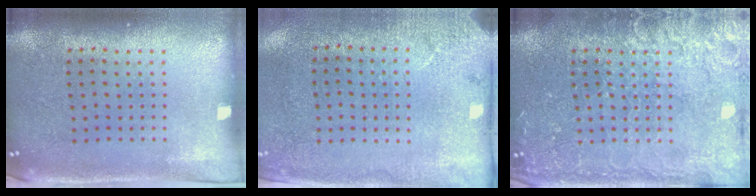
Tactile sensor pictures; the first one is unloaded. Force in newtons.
{"total": 2.7, "press": 2.2, "slide": 1.5}
{"total": 5.4, "press": 5.4, "slide": 0.7}